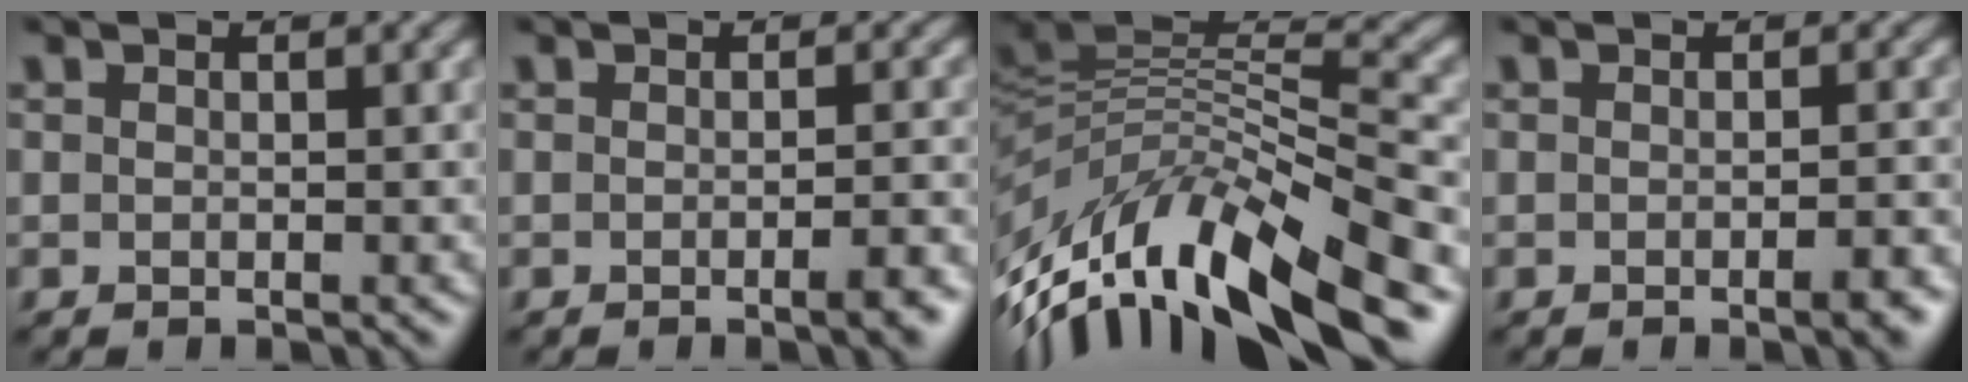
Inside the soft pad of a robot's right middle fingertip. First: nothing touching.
{"total": 2.8, "force": [-1.5, 0.6, 2.3], "torque": [-0.028, 0.006, -0.024]}
{"total": 12.0, "force": [-4.9, 4.2, 10.2], "torque": [-0.203, 0.026, -0.084]}
{"total": 2.7, "force": [-1.5, 0.6, 2.2], "torque": [-0.027, 0.007, -0.022]}